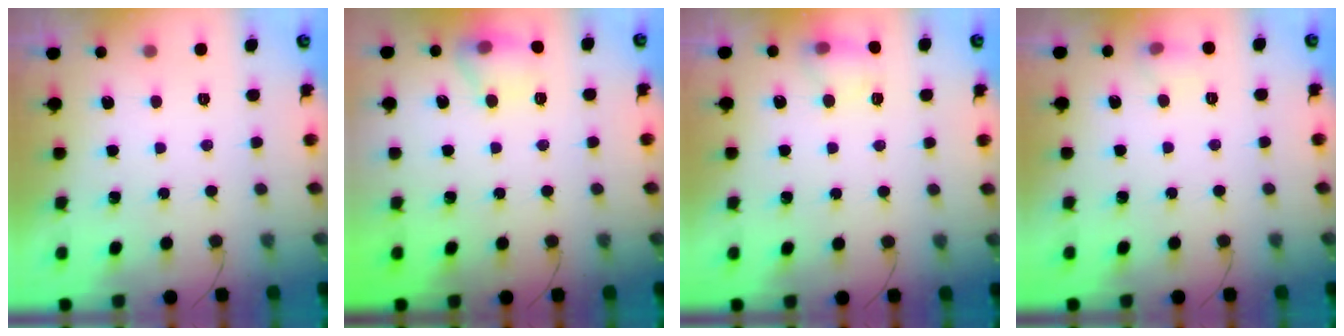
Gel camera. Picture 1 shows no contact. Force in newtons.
{"total": 10.8, "press": 10.8, "slide": 0.5}
{"total": 7.5, "press": 7.2, "slide": 1.8}
{"total": 5.3, "press": 5.0, "slide": 1.7}